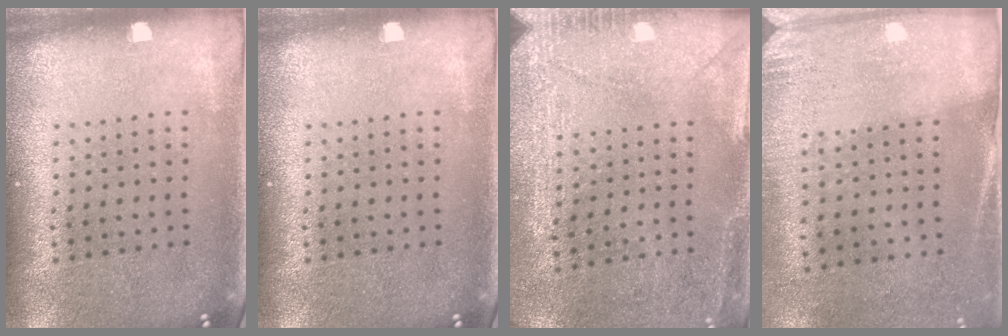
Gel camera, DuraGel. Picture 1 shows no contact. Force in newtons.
{"total": 0.0}
{"total": 3.0, "press": 2.7, "slide": 1.1}
{"total": 2.7, "press": 2.4, "slide": 1.3}